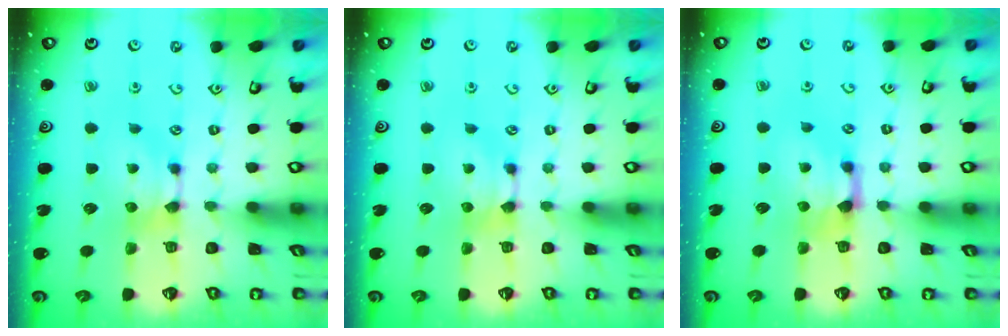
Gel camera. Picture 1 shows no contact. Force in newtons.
{"total": 0.0}
{"total": 1.5, "press": 0.6, "slide": 1.4}